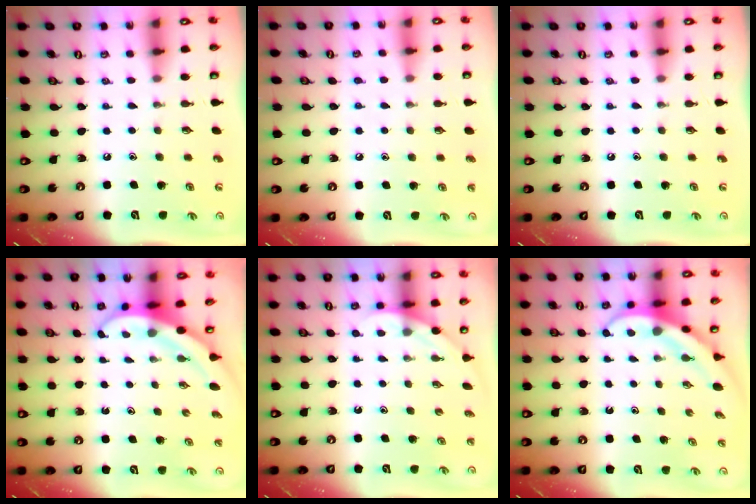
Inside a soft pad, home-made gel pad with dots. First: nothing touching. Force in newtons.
{"total": 3.2, "press": 3.2, "slide": 0.5}
{"total": 0.0}
{"total": 3.7, "press": 3.7, "slide": 0.2}
{"total": 2.2, "press": 2.2, "slide": 0.0}
{"total": 4.0, "press": 3.9, "slide": 0.4}